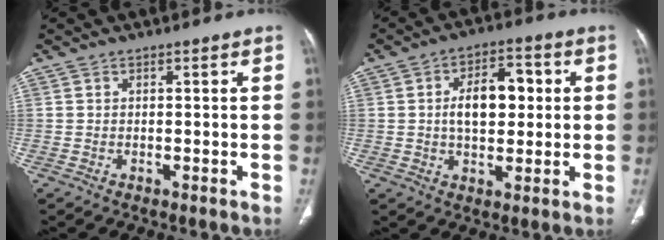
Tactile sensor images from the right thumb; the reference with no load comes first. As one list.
[{"total": 10.3, "force": [1.1, 6.1, 8.3], "torque": [-0.108, 0.013, 0.018]}]